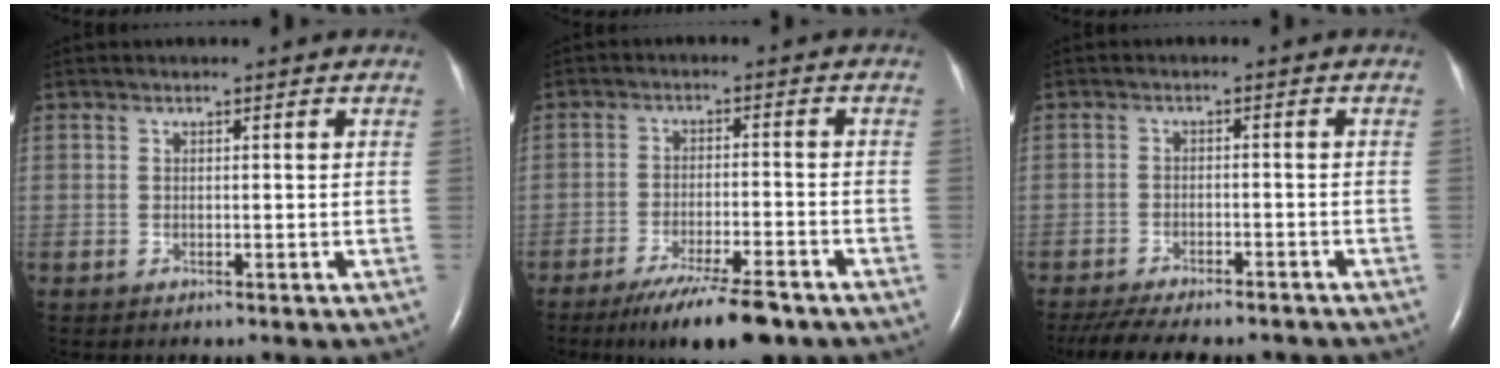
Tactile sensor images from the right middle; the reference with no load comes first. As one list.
[{"total": 10.7, "force": [-8.1, 1.2, 6.9], "torque": [-0.113, -0.025, -0.129]}, {"total": 13.6, "force": [-11.8, 3.1, 5.9], "torque": [-0.117, -0.016, -0.161]}]